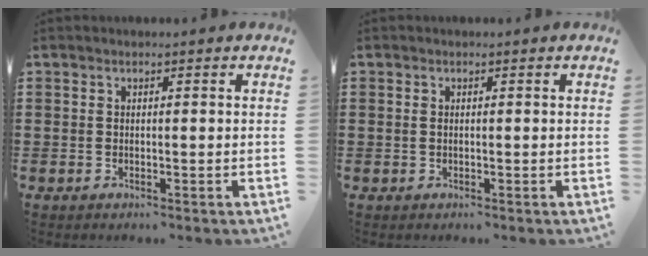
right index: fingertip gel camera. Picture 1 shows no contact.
{"total": 0.6, "force": [0.1, 0.4, 0.5], "torque": [-0.011, 0.001, 0.001]}